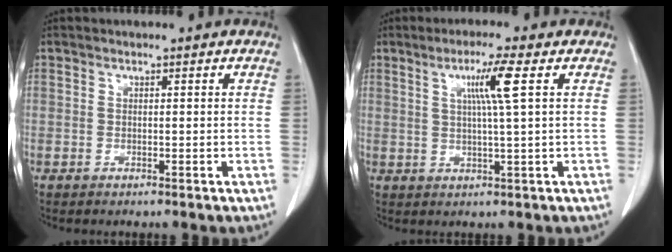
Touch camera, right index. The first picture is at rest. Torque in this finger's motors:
{"motor_torque": [0.39, 0.38, 0.33, 0.06]}